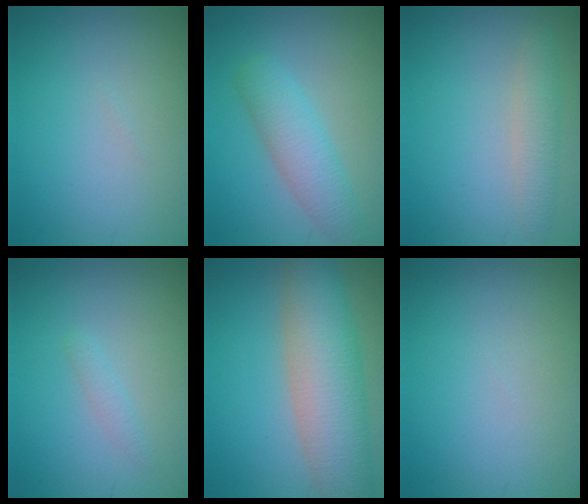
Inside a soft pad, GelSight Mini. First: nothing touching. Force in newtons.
{"total": 3.8, "press": 3.8, "slide": 0.3}
{"total": 2.1, "press": 2.1, "slide": 0.0}
{"total": 0.9, "press": 0.9, "slide": 0.0}
{"total": 8.0, "press": 8.0, "slide": 0.4}
{"total": 0.0}